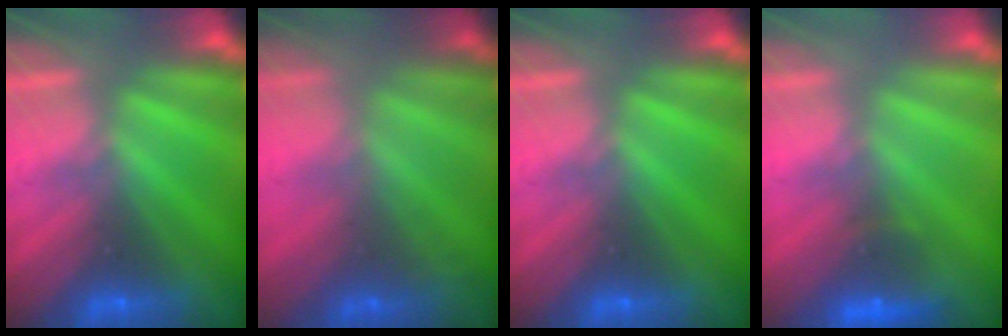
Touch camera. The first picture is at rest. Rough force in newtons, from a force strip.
{"total": 1.6}
{"total": 0.0}
{"total": 2.4}